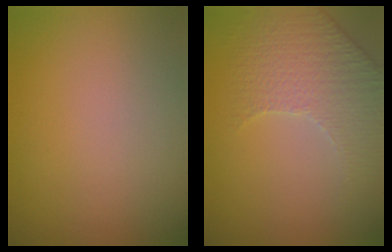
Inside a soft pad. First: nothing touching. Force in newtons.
{"total": 2.6, "press": 2.4, "slide": 1.0}